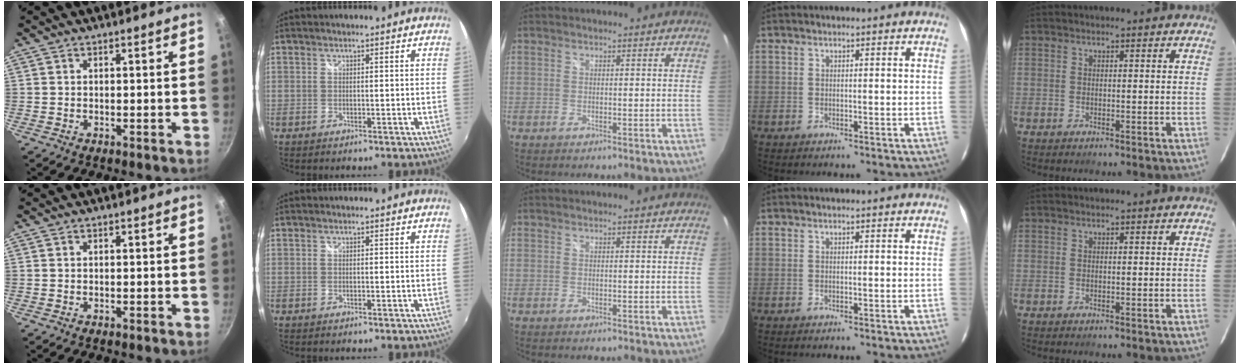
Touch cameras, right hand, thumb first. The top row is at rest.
{}